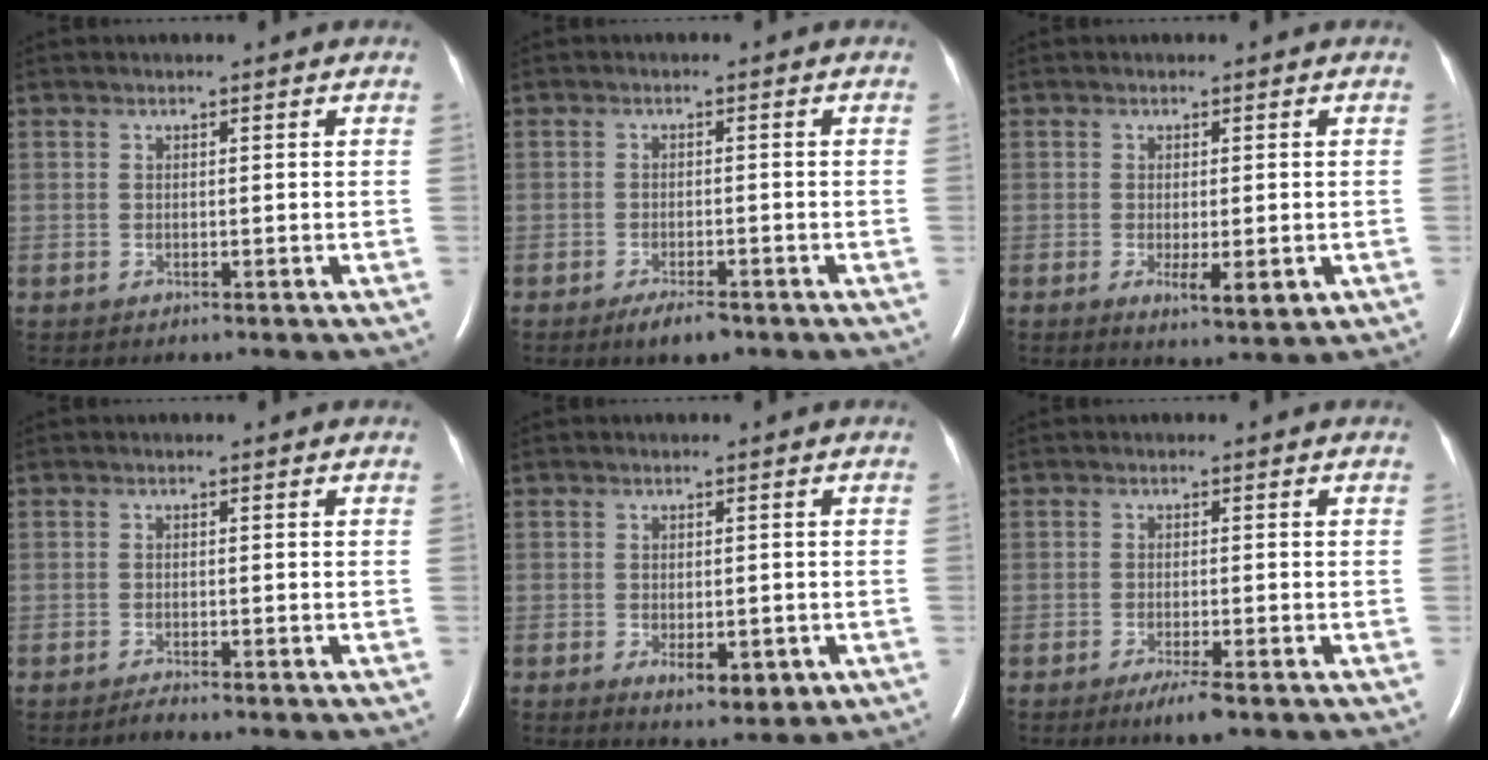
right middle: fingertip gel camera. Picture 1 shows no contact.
{"total": 3.3, "force": [-2.4, 1.0, 2.1], "torque": [-0.041, -0.003, -0.036]}
{"total": 4.3, "force": [-1.3, 1.2, 3.9], "torque": [-0.057, -0.009, -0.013]}
{"total": 0.8, "force": [-0.7, -0.2, 0.3], "torque": [-0.008, -0.002, -0.013]}
{"total": 4.9, "force": [-1.6, 2.2, 4.0], "torque": [-0.052, -0.007, -0.011]}
{"total": 3.1, "force": [-1.9, 0.1, 2.4], "torque": [-0.043, -0.008, -0.033]}